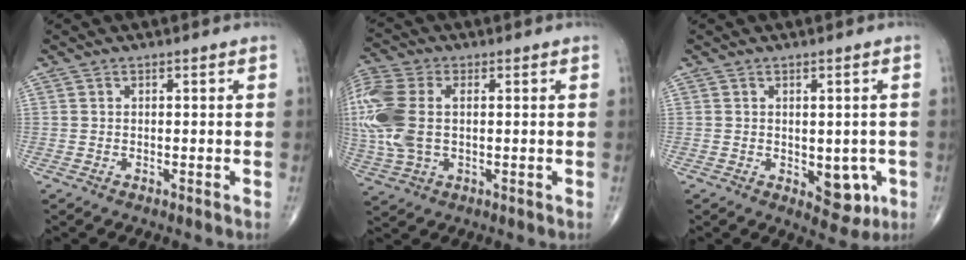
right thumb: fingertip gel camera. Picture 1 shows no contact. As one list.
[{"total": 15.4, "force": [1.0, 9.4, 12.2], "torque": [-0.329, 0.009, 0.022]}, {"total": 6.0, "force": [-1.4, 3.6, 4.6], "torque": [-0.023, -0.004, -0.008]}]